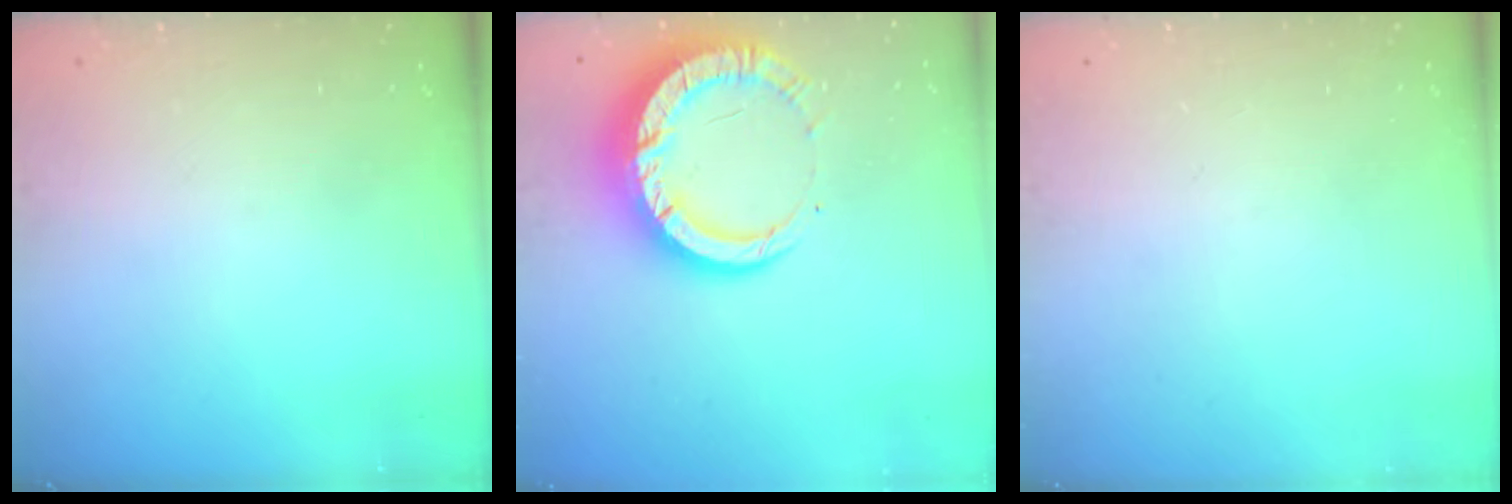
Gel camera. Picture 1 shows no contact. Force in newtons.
{"total": 13.3, "press": 13.2, "slide": 1.3}
{"total": 0.0}